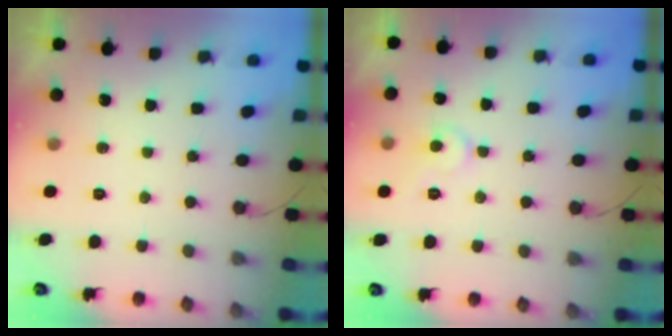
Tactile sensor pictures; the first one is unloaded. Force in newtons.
{"total": 7.1, "press": 7.1, "slide": 0.4}